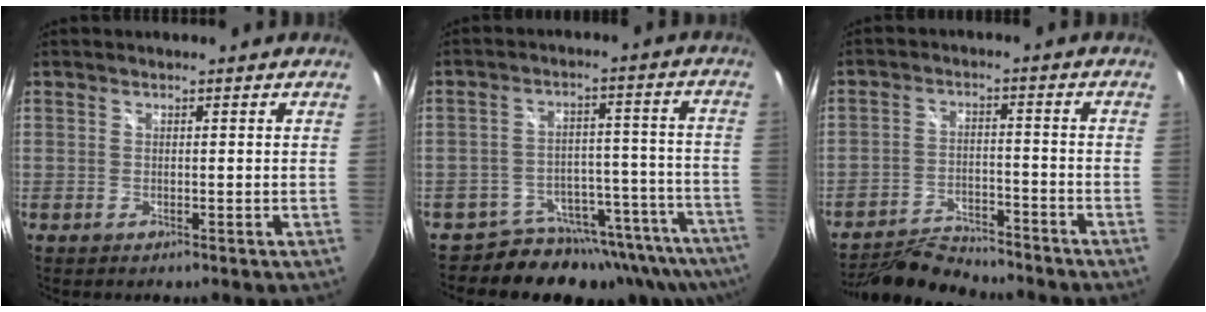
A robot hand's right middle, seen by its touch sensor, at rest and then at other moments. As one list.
[{"total": 17.1, "force": [-15.5, 6.2, 3.3], "torque": [-0.046, 0.031, -0.206]}, {"total": 10.3, "force": [-9.8, 1.8, 2.5], "torque": [-0.074, 0.004, -0.162]}]